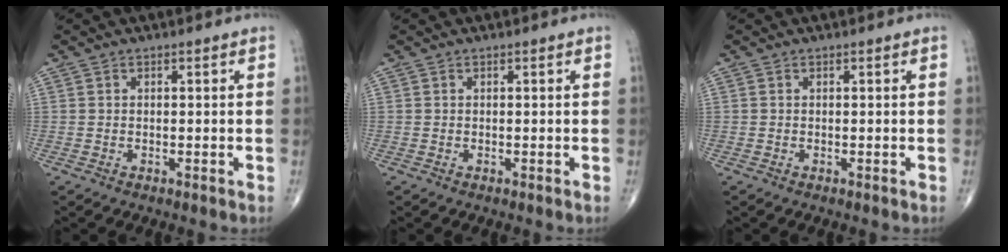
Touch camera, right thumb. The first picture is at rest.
{"total": 0.0}
{"total": 0.0}